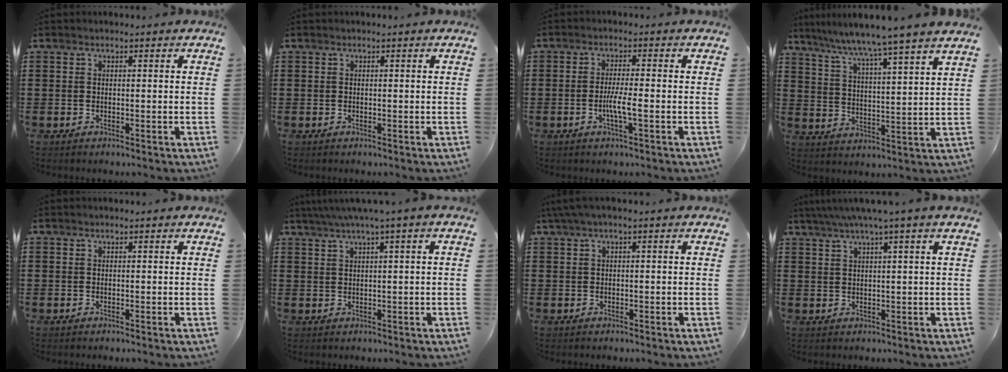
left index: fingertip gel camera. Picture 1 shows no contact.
{"total": 0.0}
{"total": 3.9, "force": [-1.1, 0.3, 3.8], "torque": [-0.075, -0.006, -0.023]}
{"total": 6.0, "force": [5.3, -1.8, 2.2], "torque": [-0.068, -0.046, 0.080]}
{"total": 0.0}
{"total": 2.7, "force": [0.8, -0.4, 2.5], "torque": [-0.046, -0.005, 0.012]}
{"total": 1.6, "force": [-0.3, 0.2, 1.6], "torque": [-0.024, -0.004, -0.006]}
{"total": 3.3, "force": [1.8, -0.7, 2.7], "torque": [-0.054, -0.001, 0.029]}